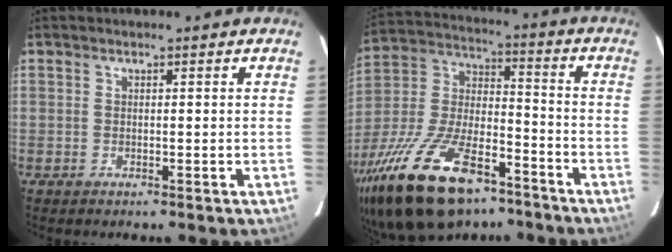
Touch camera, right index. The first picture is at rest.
{"total": 27.0, "force": [-17.6, 11.6, 16.9], "torque": [-0.345, -0.022, -0.294]}